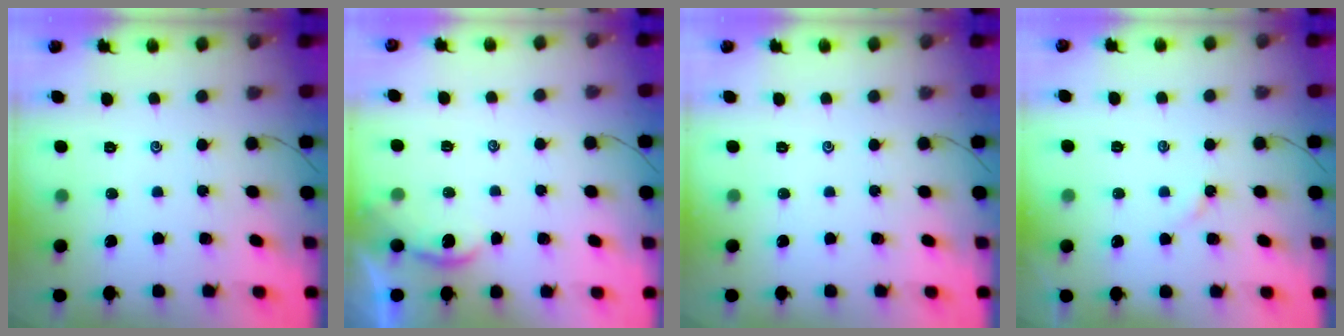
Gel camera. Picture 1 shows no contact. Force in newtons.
{"total": 1.2, "press": 1.2, "slide": 0.2}
{"total": 0.0}
{"total": 2.2, "press": 2.2, "slide": 0.4}